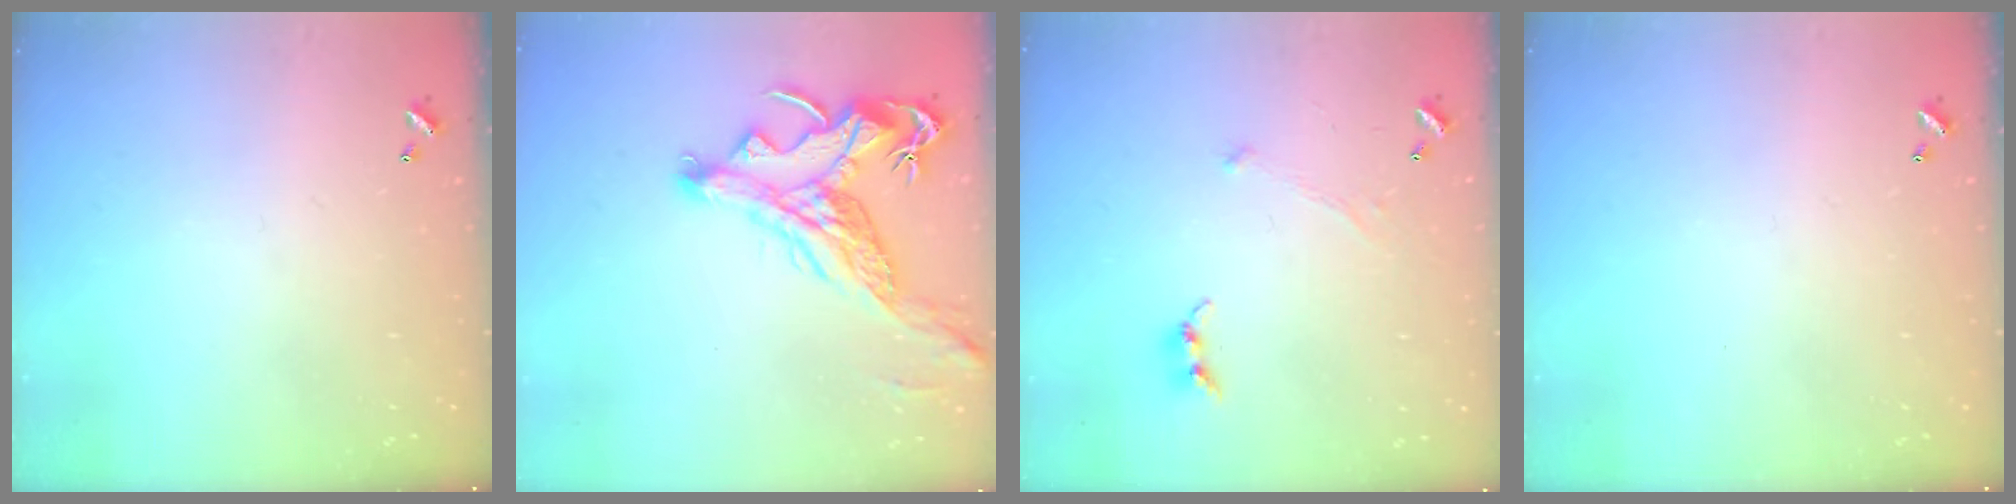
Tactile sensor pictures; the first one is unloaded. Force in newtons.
{"total": 3.7, "press": 3.5, "slide": 1.3}
{"total": 0.0}
{"total": 0.0}